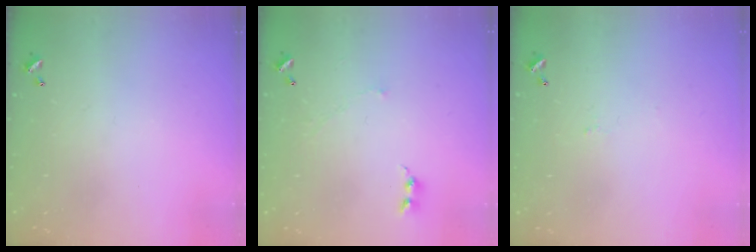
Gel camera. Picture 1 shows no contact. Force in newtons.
{"total": 2.0, "press": 1.9, "slide": 0.7}
{"total": 1.7, "press": 1.6, "slide": 0.3}